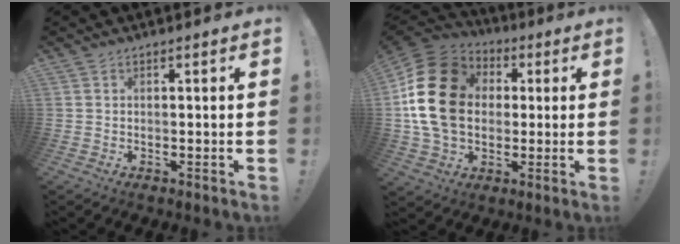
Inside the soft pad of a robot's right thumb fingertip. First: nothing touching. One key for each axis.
{"total": 22.8, "fx": 2.4, "fy": 17.1, "fz": 14.9, "tx": -0.263, "ty": 0.006, "tz": 0.054}